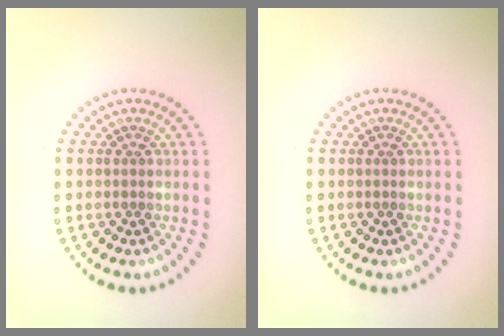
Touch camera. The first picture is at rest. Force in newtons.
{"total": 0.0}